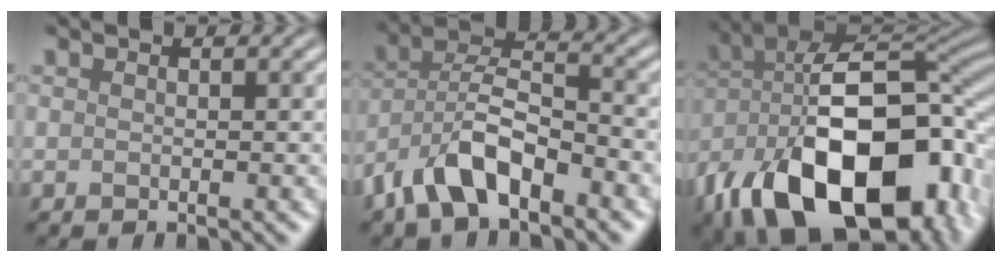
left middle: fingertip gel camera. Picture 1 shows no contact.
{"total": 7.1, "force": [-4.5, 2.7, 4.8], "torque": [-0.085, 0.013, -0.090]}
{"total": 19.3, "force": [-8.3, 10.7, 13.7], "torque": [-0.218, -0.012, -0.129]}